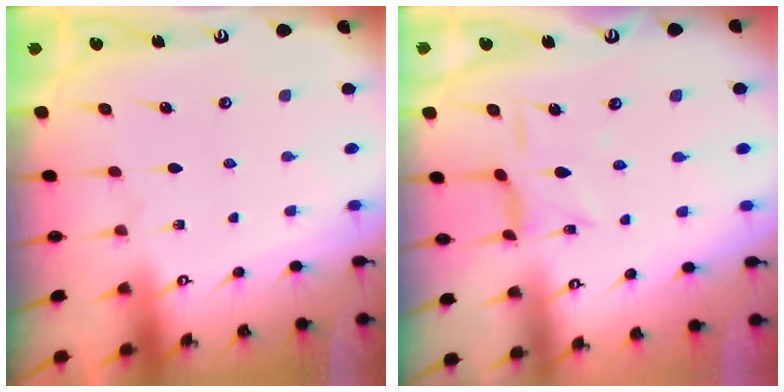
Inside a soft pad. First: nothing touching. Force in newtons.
{"total": 4.7, "press": 4.7, "slide": 0.1}